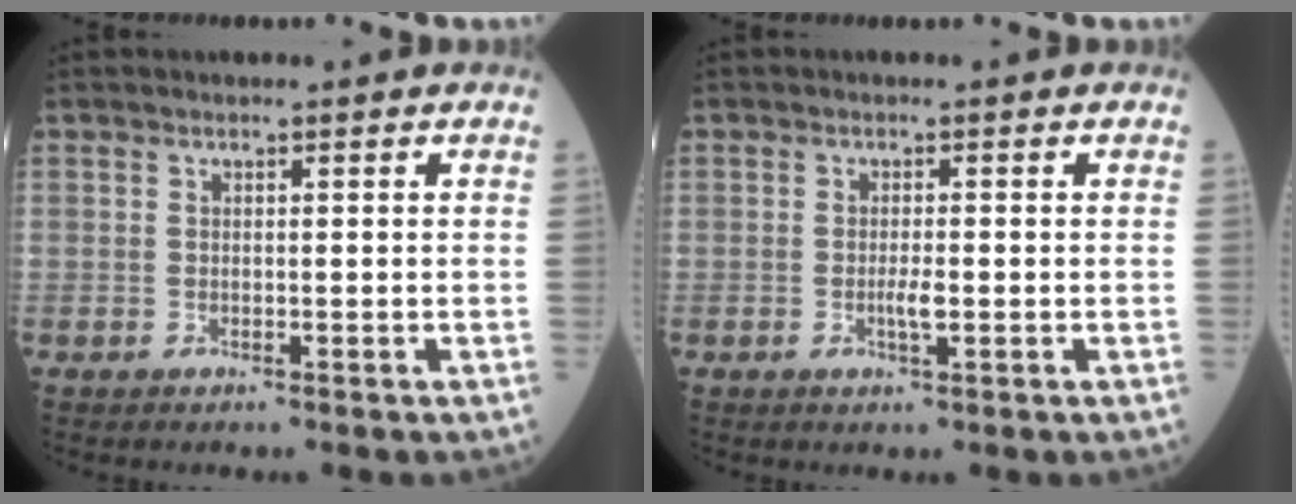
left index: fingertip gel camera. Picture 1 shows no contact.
{"total": 1.9, "force": [-0.4, 0.3, 1.9], "torque": [-0.039, -0.002, -0.006]}